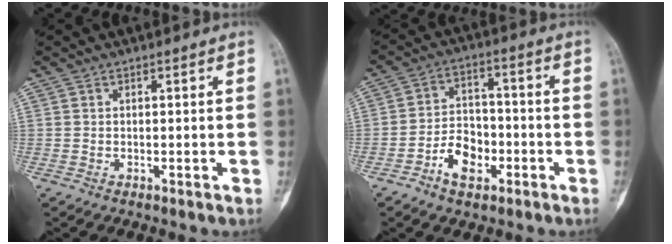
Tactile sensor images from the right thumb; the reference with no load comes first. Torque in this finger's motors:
{"motor_torque": [0.11, 0.14, -0.02, 0.00, 0.06]}